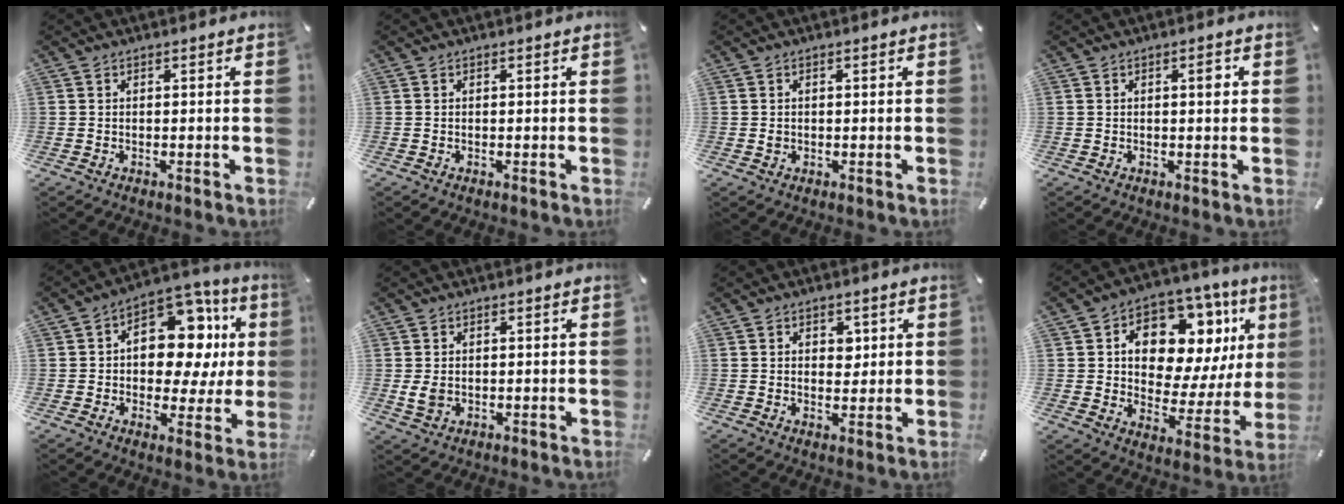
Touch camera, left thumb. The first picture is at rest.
{"total": 0.0}
{"total": 0.8, "force": [0.0, 0.7, 0.4], "torque": [-0.009, 0.003, -0.001]}
{"total": 2.4, "force": [0.6, 0.7, 2.2], "torque": [-0.028, 0.000, 0.004]}
{"total": 17.1, "force": [3.7, 11.2, 12.3], "torque": [-0.158, -0.022, 0.064]}
{"total": 3.4, "force": [0.3, 2.8, 1.9], "torque": [-0.034, -0.002, 0.004]}
{"total": 3.4, "force": [1.0, 2.7, 1.8], "torque": [-0.006, -0.007, 0.010]}
{"total": 14.6, "force": [6.9, 9.7, 8.4], "torque": [-0.123, -0.051, 0.123]}